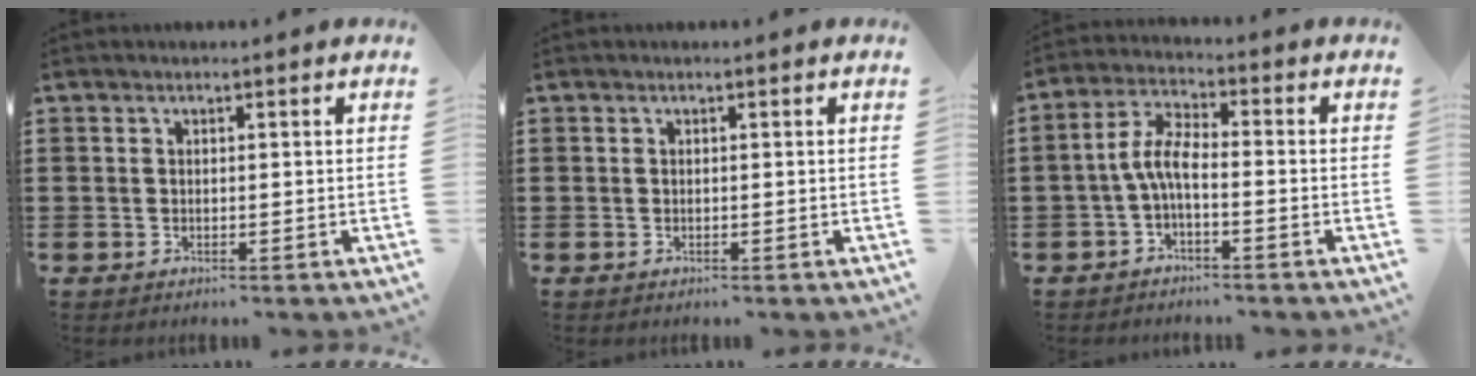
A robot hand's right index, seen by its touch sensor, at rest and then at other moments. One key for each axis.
{"total": 0.0}
{"total": 5.1, "fx": -1.6, "fy": 1.7, "fz": 4.6, "tx": -0.113, "ty": -0.001, "tz": -0.039}